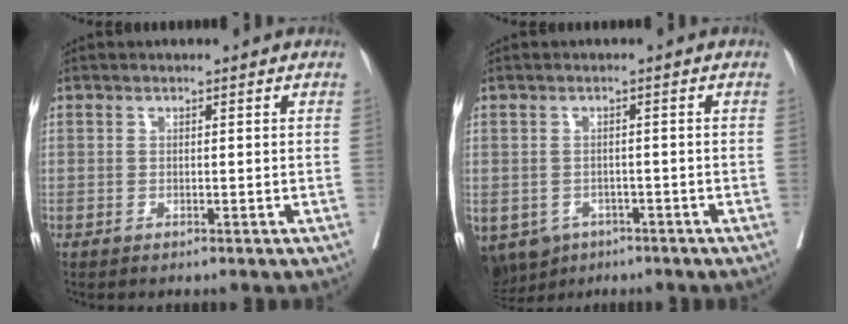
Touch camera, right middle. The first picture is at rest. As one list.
[{"total": 8.3, "force": [-4.7, 6.3, 2.6], "torque": [-0.067, -0.007, -0.063]}]